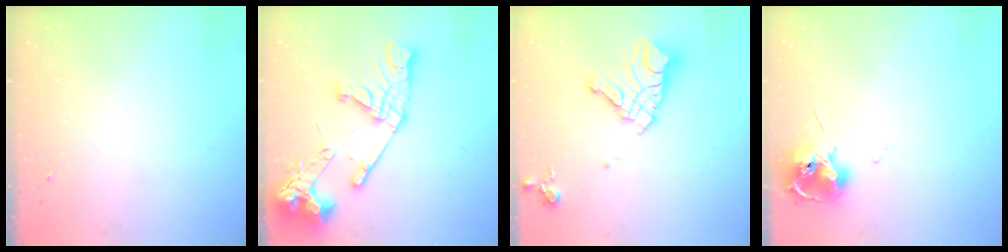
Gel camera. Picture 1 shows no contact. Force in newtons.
{"total": 20.6, "press": 20.5, "slide": 2.4}
{"total": 16.4, "press": 16.3, "slide": 2.1}
{"total": 11.9, "press": 11.8, "slide": 1.2}